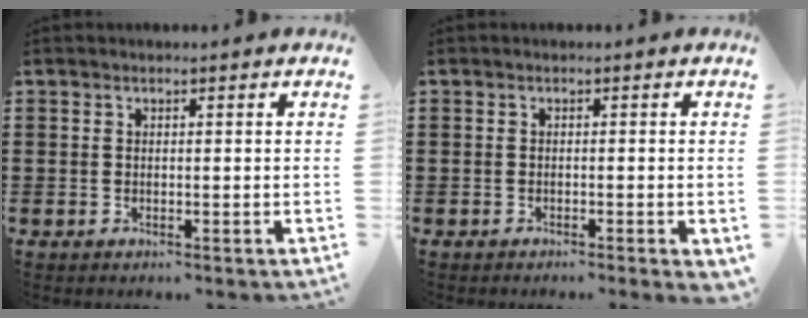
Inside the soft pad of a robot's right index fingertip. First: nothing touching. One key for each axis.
{"total": 0.7, "fx": -0.6, "fy": 0.0, "fz": 0.3, "tx": -0.007, "ty": -0.004, "tz": -0.011}